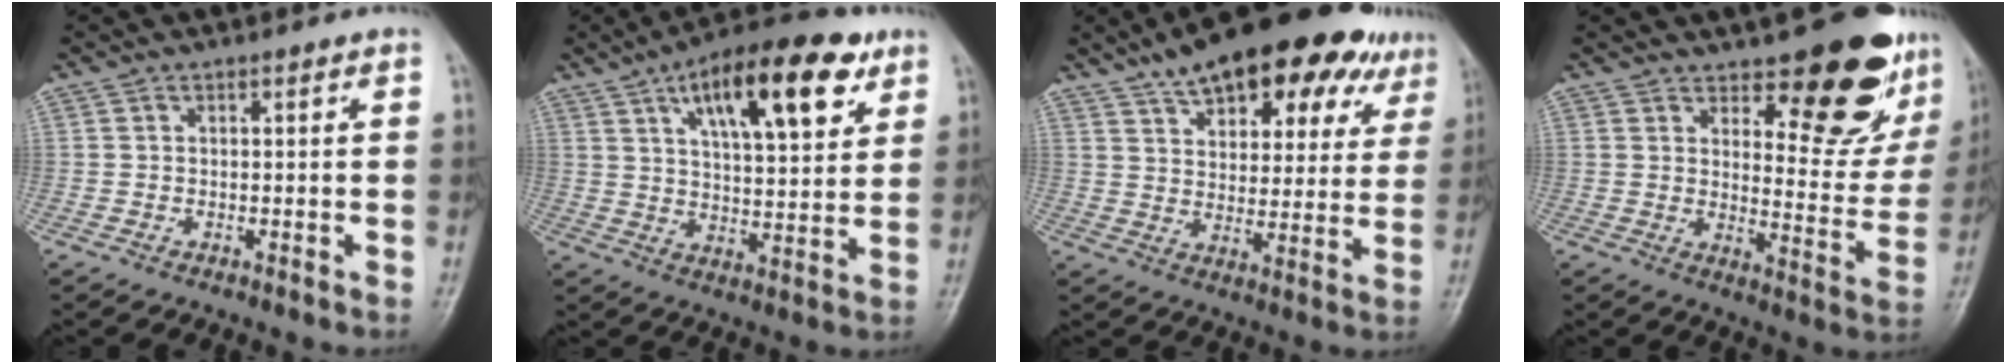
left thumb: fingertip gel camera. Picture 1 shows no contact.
{"total": 19.1, "force": [9.2, 7.4, 15.1], "torque": [-0.202, -0.020, 0.143]}
{"total": 22.9, "force": [14.3, 10.5, 14.5], "torque": [-0.178, -0.019, 0.202]}
{"total": 17.3, "force": [11.5, 6.6, 11.2], "torque": [-0.091, -0.095, 0.153]}